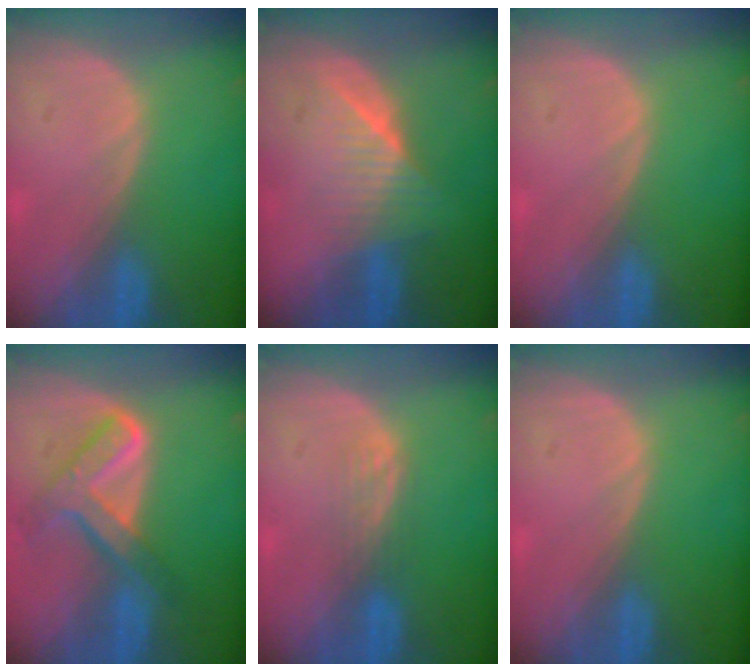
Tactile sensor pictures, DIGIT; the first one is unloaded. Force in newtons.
{"total": 6.3, "press": 6.0, "slide": 2.0}
{"total": 0.0}
{"total": 7.7, "press": 6.5, "slide": 4.1}
{"total": 2.4, "press": 2.3, "slide": 0.4}
{"total": 0.0}